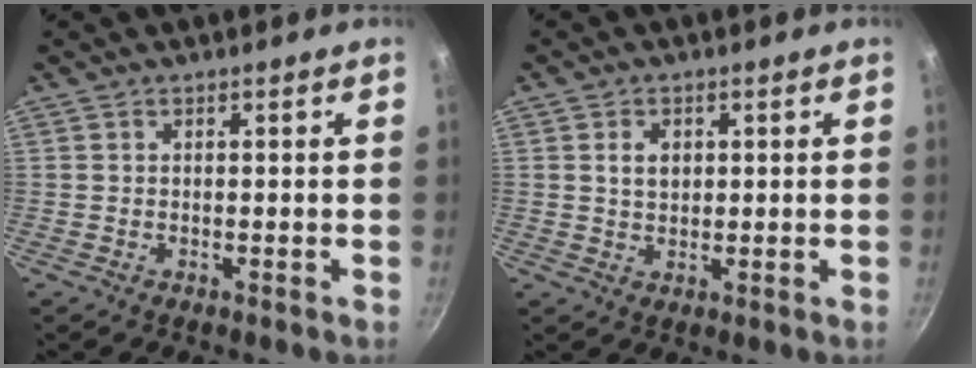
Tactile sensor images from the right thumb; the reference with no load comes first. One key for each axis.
{"total": 3.6, "fx": 0.9, "fy": 2.6, "fz": 2.3, "tx": -0.028, "ty": 0.000, "tz": 0.016}